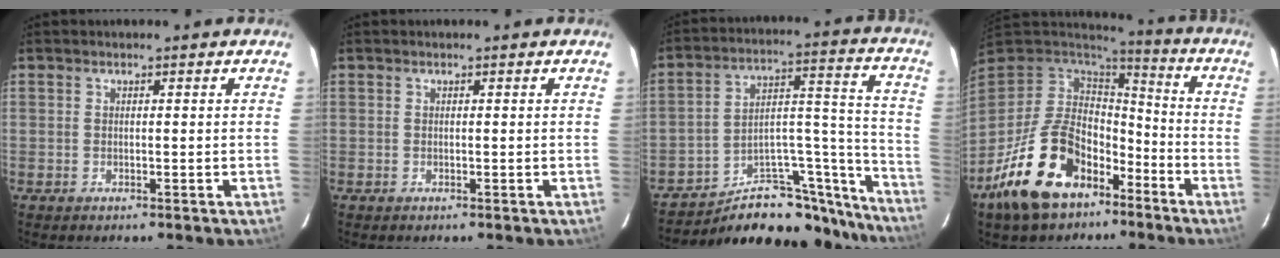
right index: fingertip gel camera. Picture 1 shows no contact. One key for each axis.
{"total": 0.0}
{"total": 26.3, "fx": -23.2, "fy": 7.1, "fz": 10.1, "tx": -0.109, "ty": 0.033, "tz": -0.332}
{"total": 19.0, "fx": -11.0, "fy": 10.5, "fz": 11.4, "tx": -0.232, "ty": 0.019, "tz": -0.197}